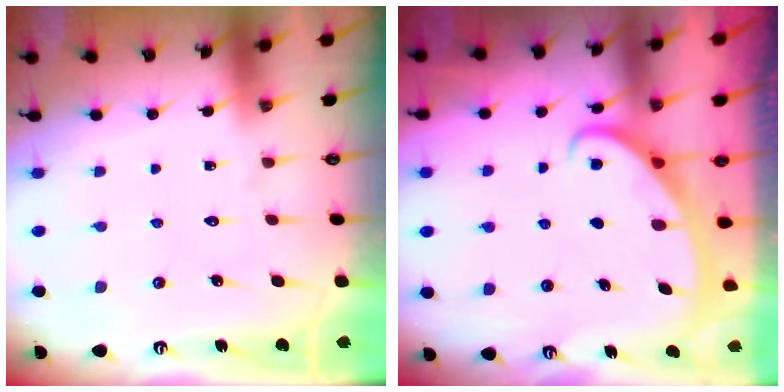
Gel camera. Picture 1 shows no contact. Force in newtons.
{"total": 2.8, "press": 2.8, "slide": 0.4}